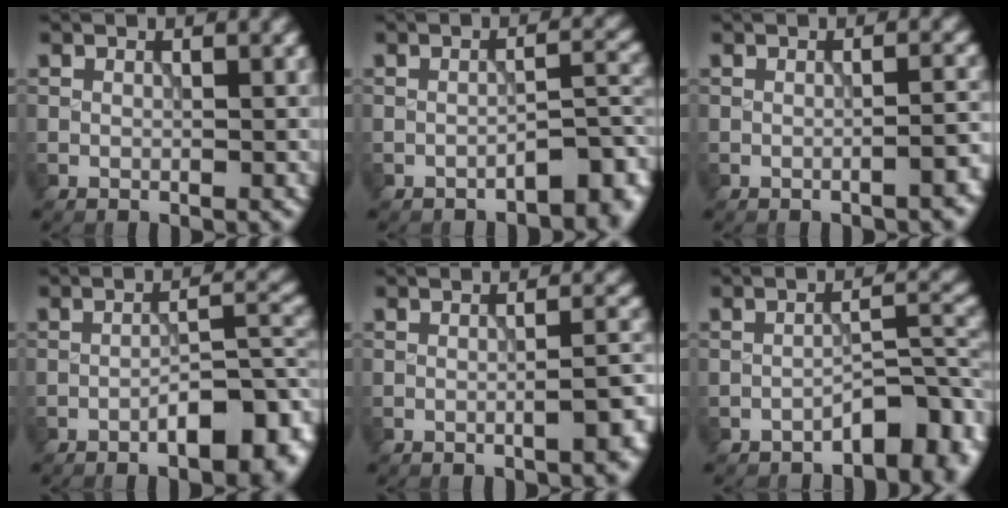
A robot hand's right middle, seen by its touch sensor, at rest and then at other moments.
{"total": 3.5, "force": [-2.4, 0.9, 2.4], "torque": [-0.031, 0.012, -0.039]}
{"total": 2.0, "force": [-1.2, 0.5, 1.5], "torque": [-0.014, 0.009, -0.021]}
{"total": 7.1, "force": [-3.5, 2.2, 5.8], "torque": [-0.075, 0.009, -0.049]}
{"total": 3.7, "force": [-1.4, 0.9, 3.3], "torque": [-0.038, 0.011, -0.026]}
{"total": 4.7, "force": [-3.1, 1.7, 3.1], "torque": [-0.035, 0.013, -0.049]}